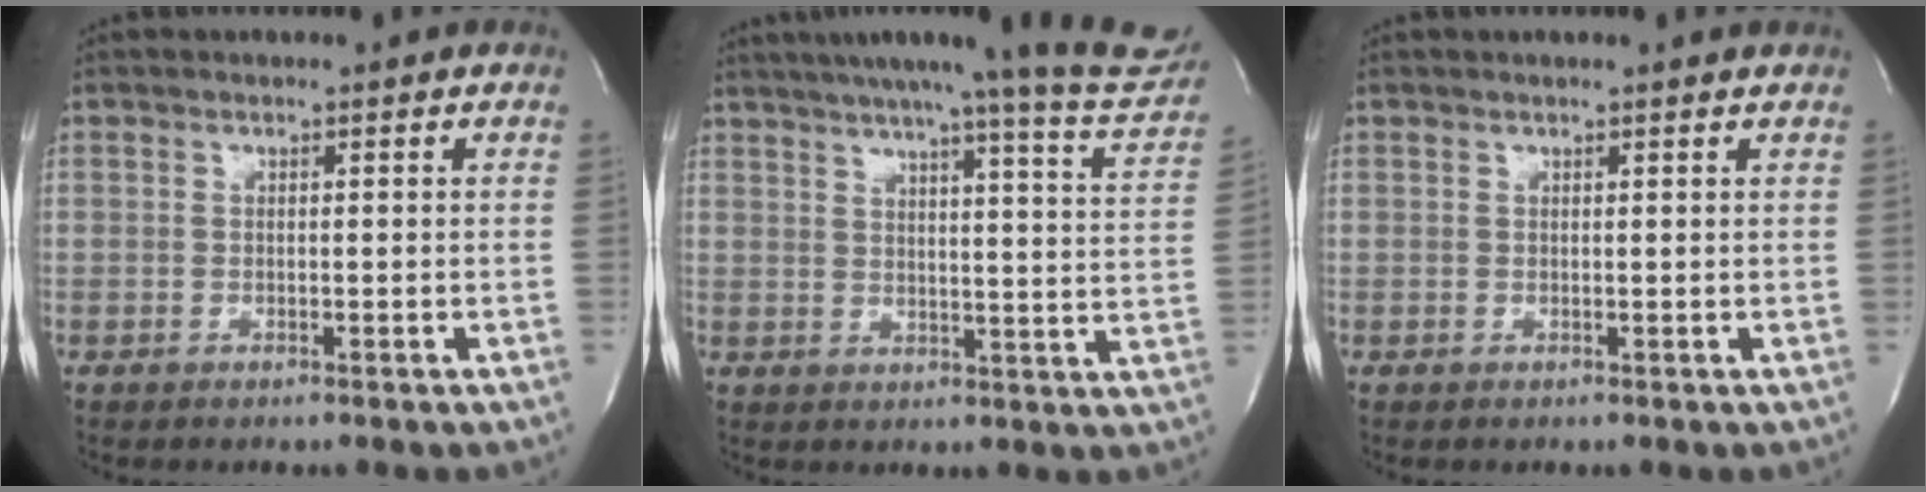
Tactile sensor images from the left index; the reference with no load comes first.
{"total": 21.5, "force": [19.5, 0.1, 8.9], "torque": [-0.123, -0.071, 0.225]}
{"total": 1.0, "force": [0.8, -0.2, 0.6], "torque": [-0.014, 0.006, 0.010]}